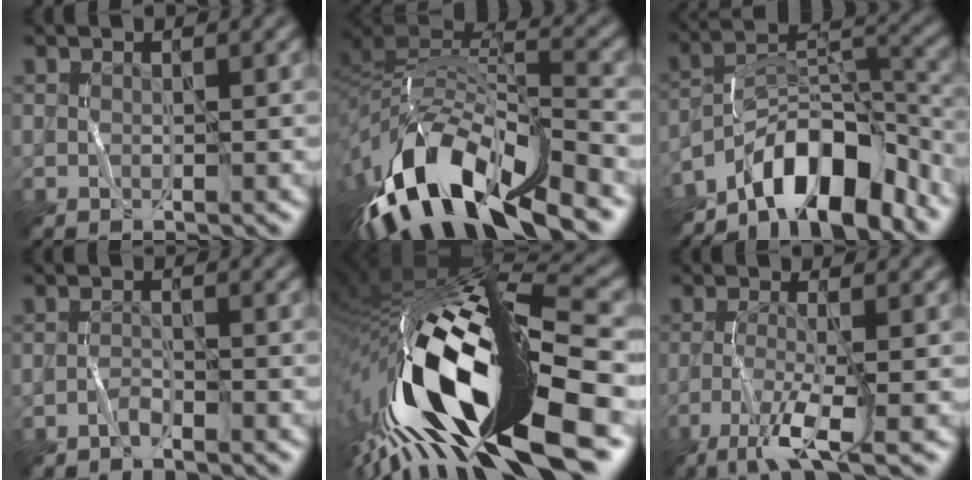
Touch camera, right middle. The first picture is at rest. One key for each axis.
{"total": 13.6, "fx": -8.6, "fy": 5.2, "fz": 9.1, "tx": -0.183, "ty": 0.007, "tz": -0.145}
{"total": 8.9, "fx": -6.8, "fy": 3.0, "fz": 4.9, "tx": -0.064, "ty": 0.018, "tz": -0.124}
{"total": 1.2, "fx": -1.1, "fy": 0.1, "fz": 0.4, "tx": -0.009, "ty": 0.007, "tz": -0.022}
{"total": 18.4, "fx": -6.4, "fy": 6.0, "fz": 16.2, "tx": -0.293, "ty": -0.002, "tz": -0.122}
{"total": 5.0, "fx": -2.9, "fy": 0.7, "fz": 4.1, "tx": -0.081, "ty": -0.001, "tz": -0.064}